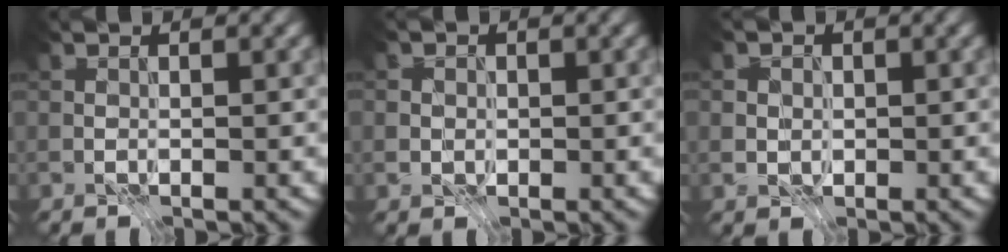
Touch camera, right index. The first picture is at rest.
{"total": 1.5, "force": [0.1, 1.4, 0.4], "torque": [0.004, 0.000, -0.005]}
{"total": 2.3, "force": [0.5, 2.0, 1.0], "torque": [-0.006, 0.010, -0.002]}